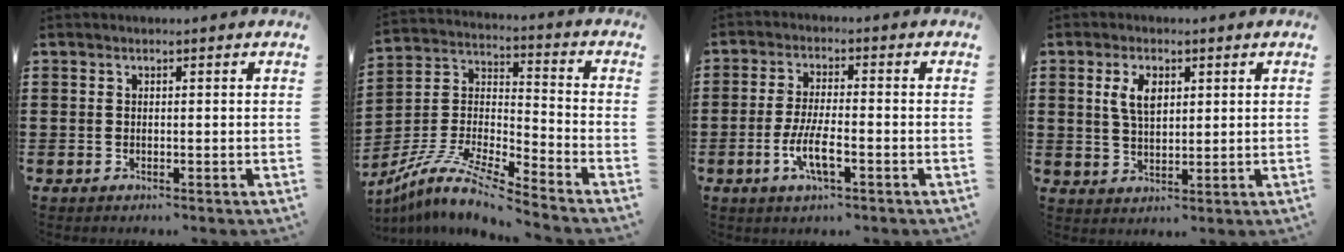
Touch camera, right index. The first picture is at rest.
{"total": 9.8, "force": [-8.9, 0.5, 4.2], "torque": [-0.098, -0.003, -0.184]}
{"total": 5.9, "force": [-2.3, 1.5, 5.2], "torque": [-0.115, -0.010, -0.047]}
{"total": 4.7, "force": [1.5, 2.5, 3.7], "torque": [-0.081, 0.011, 0.025]}